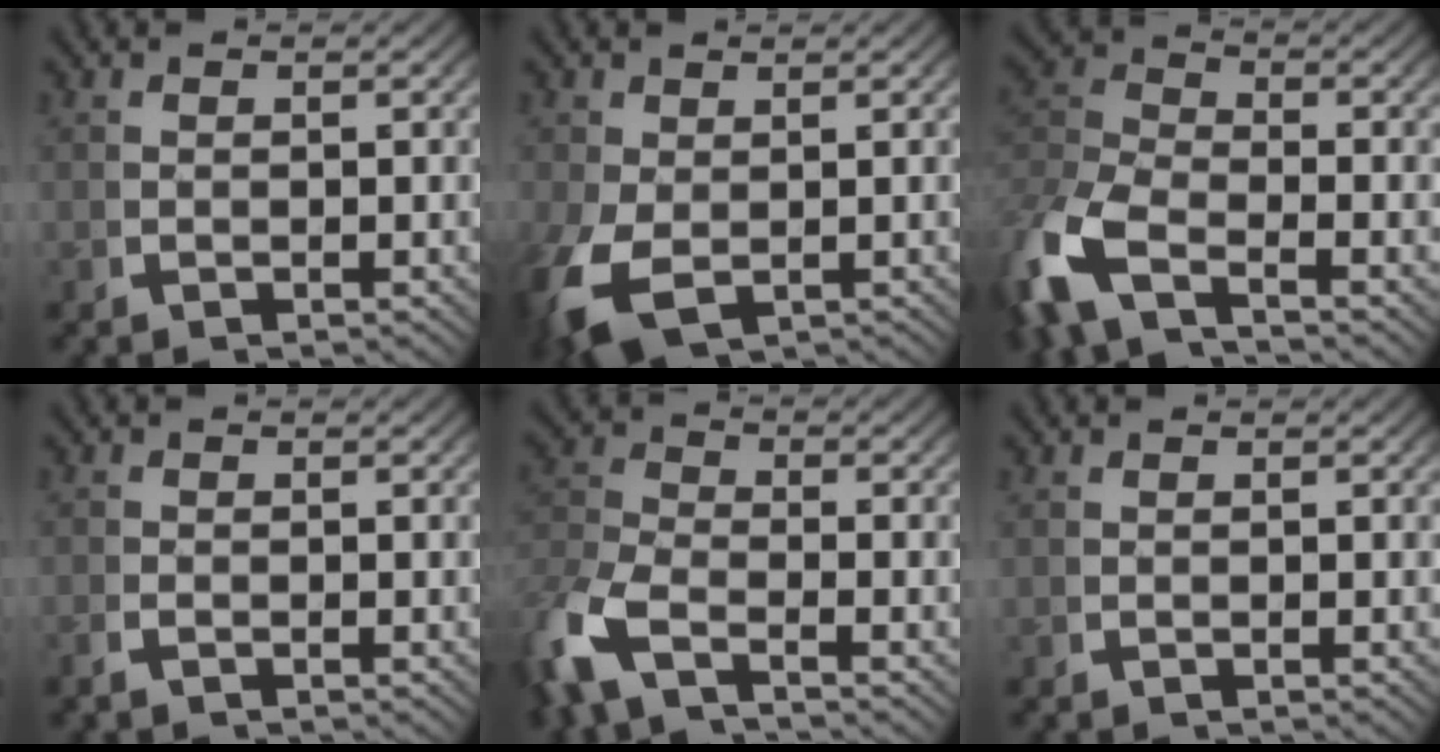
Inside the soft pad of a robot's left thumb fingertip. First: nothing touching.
{"total": 5.0, "force": [-1.4, 3.1, 3.7], "torque": [-0.097, -0.030, 0.001]}
{"total": 7.3, "force": [-2.4, 4.8, 5.0], "torque": [-0.128, -0.008, -0.046]}
{"total": 0.6, "force": [-0.5, 0.3, 0.3], "torque": [-0.010, -0.003, -0.011]}
{"total": 5.4, "force": [-2.2, 3.2, 3.7], "torque": [-0.094, -0.004, -0.046]}
{"total": 0.0}